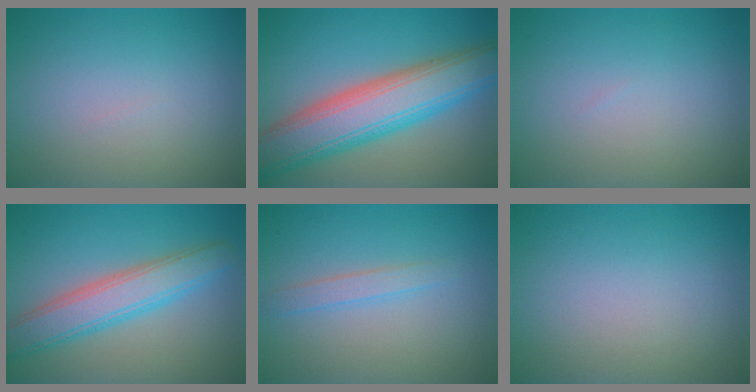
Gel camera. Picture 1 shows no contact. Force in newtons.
{"total": 9.6, "press": 9.6, "slide": 0.6}
{"total": 0.0}
{"total": 5.4, "press": 5.4, "slide": 0.1}
{"total": 1.5, "press": 1.5, "slide": 0.1}
{"total": 0.0}